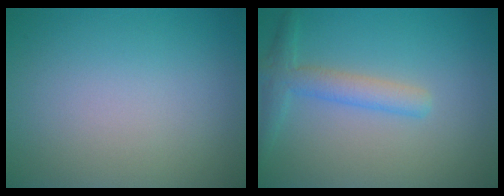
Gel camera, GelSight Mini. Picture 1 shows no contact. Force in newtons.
{"total": 2.8, "press": 2.8, "slide": 0.1}